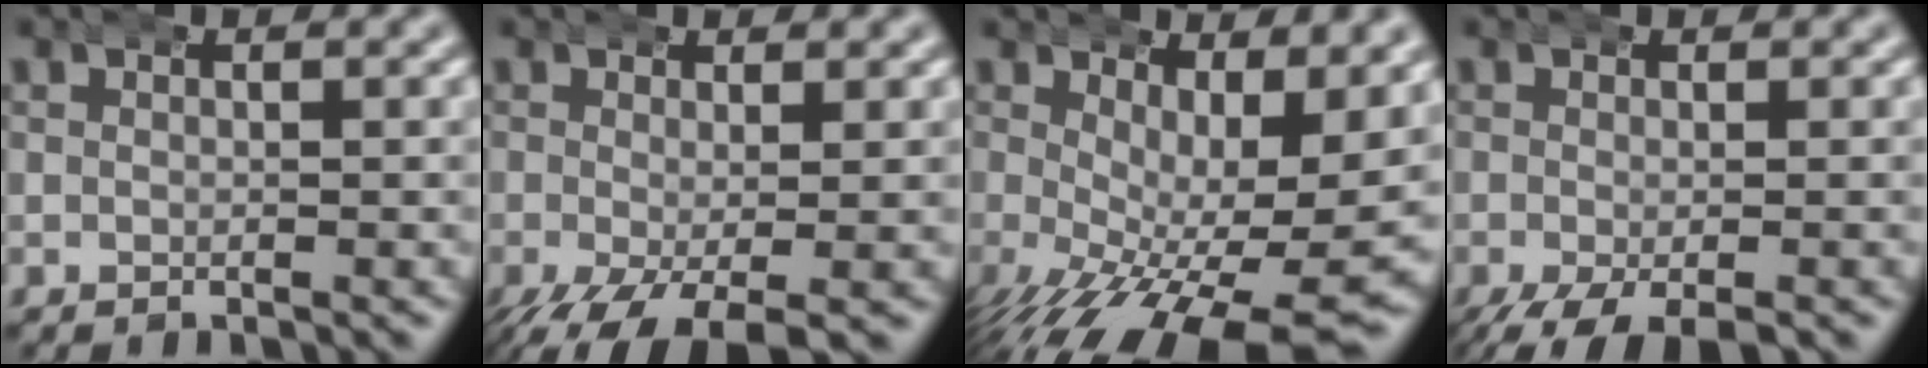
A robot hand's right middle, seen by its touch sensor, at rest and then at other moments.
{"total": 6.0, "force": [-3.4, 2.8, 4.1], "torque": [-0.090, -0.036, -0.037]}
{"total": 10.8, "force": [-3.4, 4.7, 9.1], "torque": [-0.152, -0.058, -0.017]}
{"total": 6.6, "force": [-4.5, 2.8, 3.9], "torque": [-0.078, -0.027, -0.056]}